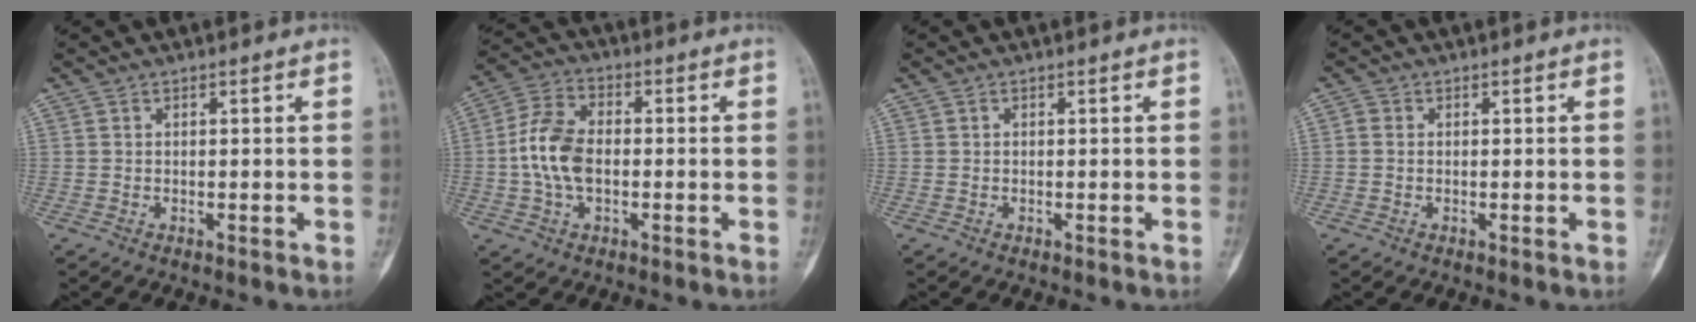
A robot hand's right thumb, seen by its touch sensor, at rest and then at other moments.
{"total": 9.9, "force": [-0.9, 6.2, 7.7], "torque": [-0.151, 0.024, -0.023]}
{"total": 0.0}
{"total": 1.2, "force": [0.0, 1.1, 0.6], "torque": [-0.007, 0.002, -0.002]}